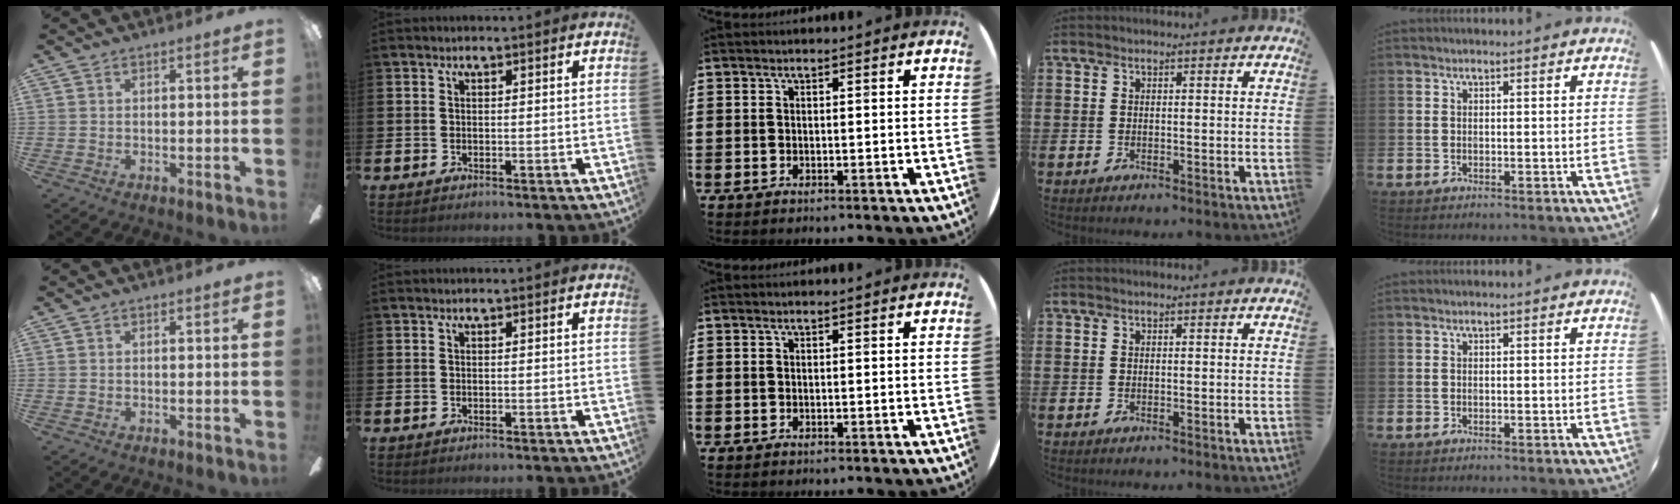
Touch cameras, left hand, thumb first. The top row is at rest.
{}